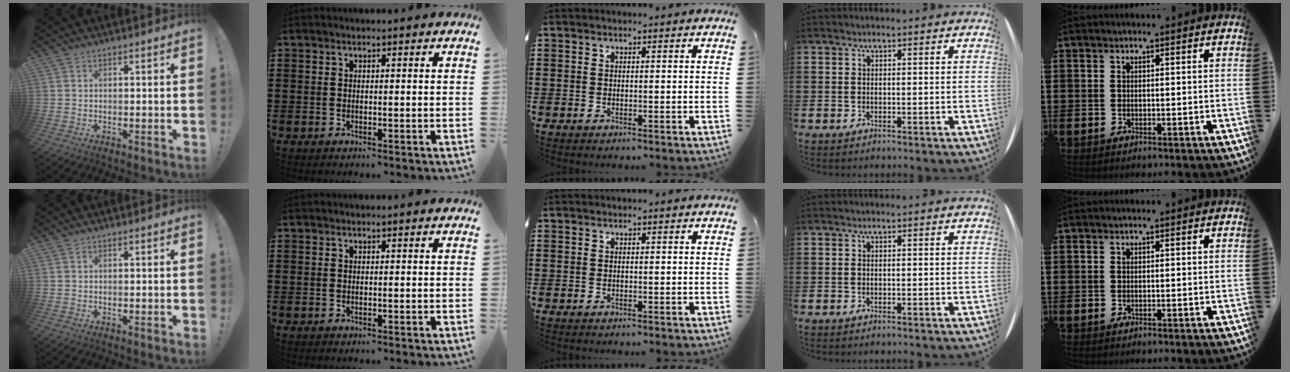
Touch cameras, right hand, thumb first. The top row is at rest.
{}